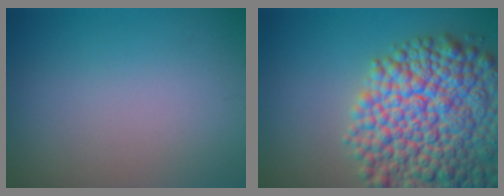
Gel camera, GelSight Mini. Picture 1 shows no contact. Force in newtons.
{"total": 13.2, "press": 13.2, "slide": 0.7}